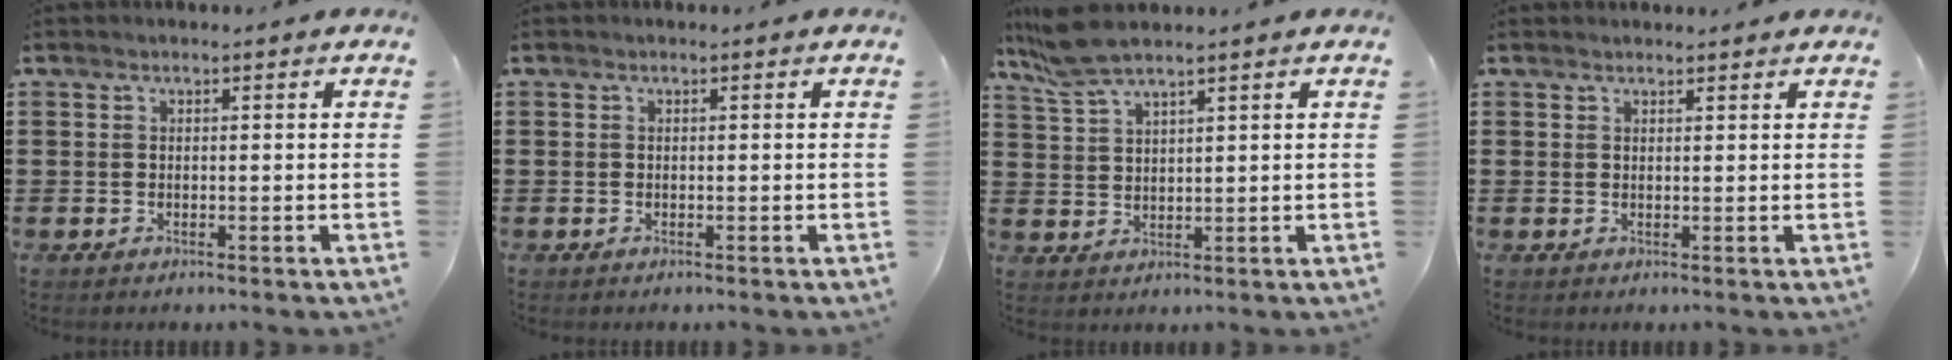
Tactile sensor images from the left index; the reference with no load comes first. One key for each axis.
{"total": 0.0}
{"total": 5.9, "fx": 4.7, "fy": 0.9, "fz": 3.4, "tx": -0.086, "ty": -0.005, "tz": 0.085}
{"total": 1.0, "fx": 1.0, "fy": 0.1, "fz": 0.1, "tx": -0.004, "ty": 0.000, "tz": 0.020}